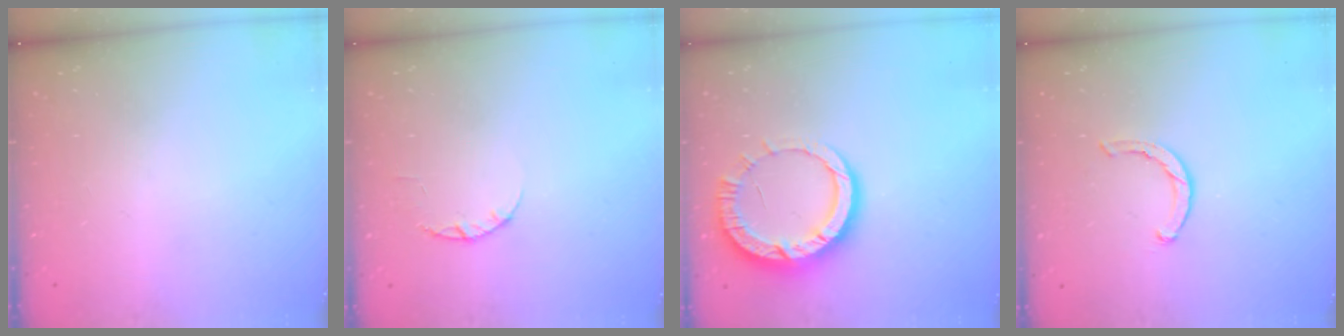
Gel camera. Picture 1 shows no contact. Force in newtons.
{"total": 2.4, "press": 2.3, "slide": 0.4}
{"total": 12.1, "press": 12.0, "slide": 1.2}
{"total": 2.3, "press": 2.3, "slide": 0.4}